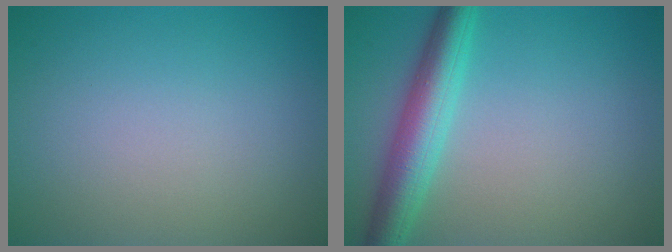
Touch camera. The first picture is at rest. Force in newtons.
{"total": 5.0, "press": 5.0, "slide": 0.1}